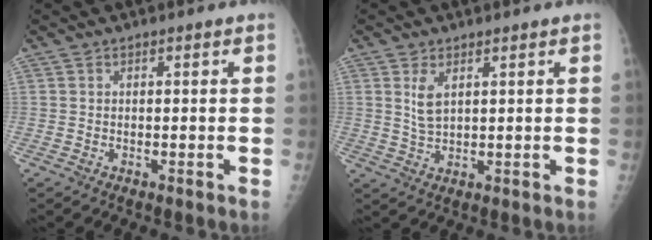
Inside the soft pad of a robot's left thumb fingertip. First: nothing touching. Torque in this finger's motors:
{"motor_torque": [0.66, 0.81, 0.24, -0.51, 0.02]}